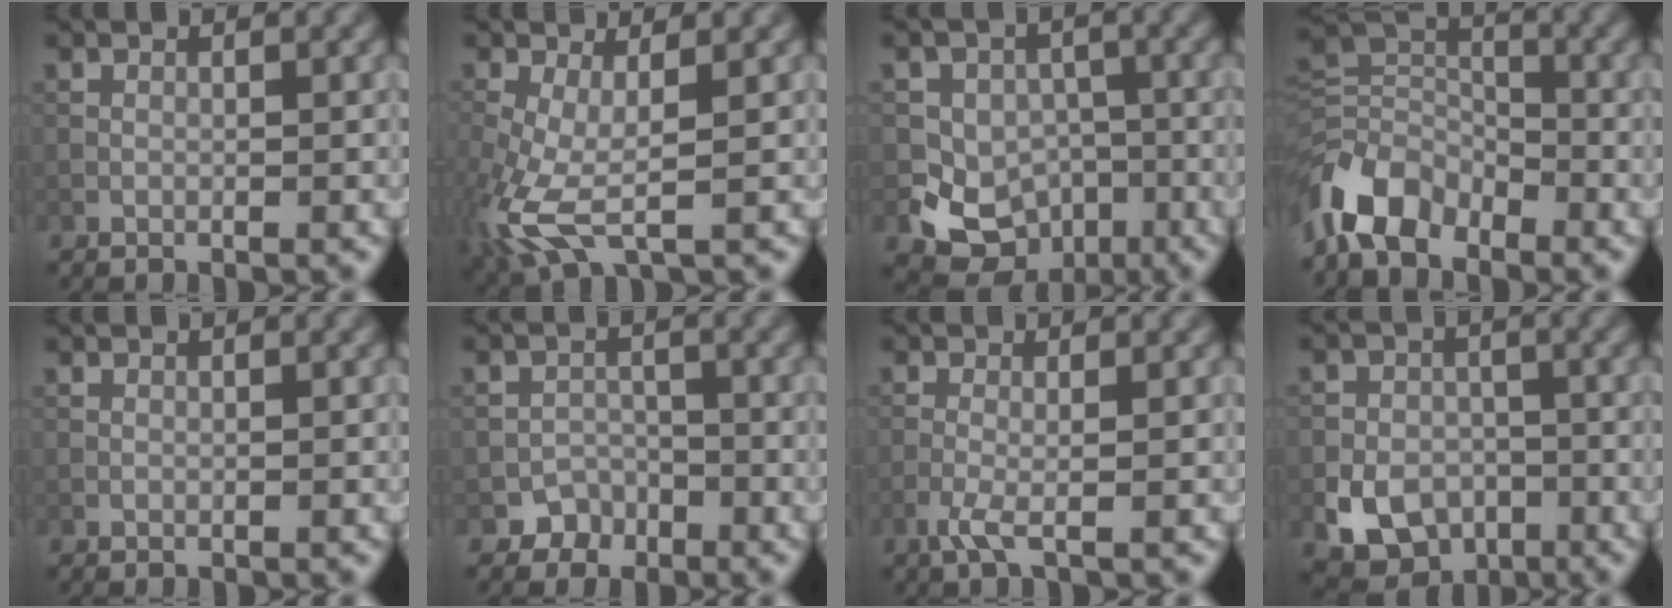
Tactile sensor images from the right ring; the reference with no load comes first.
{"total": 6.3, "force": [-1.2, 2.3, 5.7], "torque": [-0.159, -0.010, -0.032]}
{"total": 8.3, "force": [-3.2, 7.1, 2.7], "torque": [-0.029, -0.006, -0.067]}
{"total": 6.6, "force": [-4.4, 3.9, 3.1], "torque": [-0.060, -0.002, -0.097]}
{"total": 0.0}
{"total": 2.6, "force": [-1.8, 1.9, -0.2], "torque": [0.022, 0.005, -0.023]}
{"total": 1.8, "force": [-0.7, 0.3, 1.6], "torque": [-0.040, 0.000, -0.019]}
{"total": 6.6, "force": [-2.9, 5.2, 2.9], "torque": [-0.040, -0.009, -0.060]}